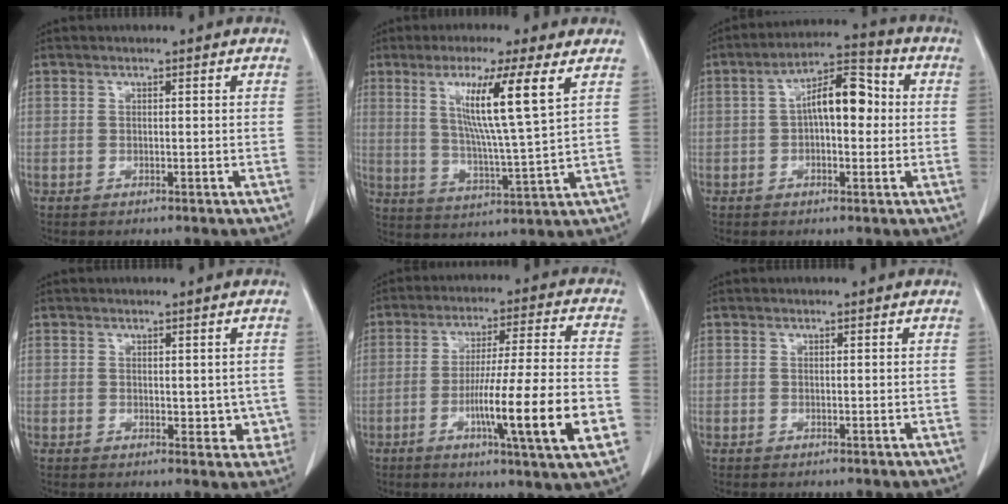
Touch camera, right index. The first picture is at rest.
{"total": 11.5, "force": [4.7, -1.0, 10.5], "torque": [-0.186, -0.008, 0.085]}
{"total": 9.3, "force": [0.6, 3.6, 8.6], "torque": [-0.148, 0.034, 0.004]}
{"total": 3.4, "force": [0.0, 2.1, 2.7], "torque": [-0.011, -0.003, 0.004]}
{"total": 17.2, "force": [-5.1, -0.1, 16.4], "torque": [-0.239, -0.010, -0.079]}
{"total": 0.0}